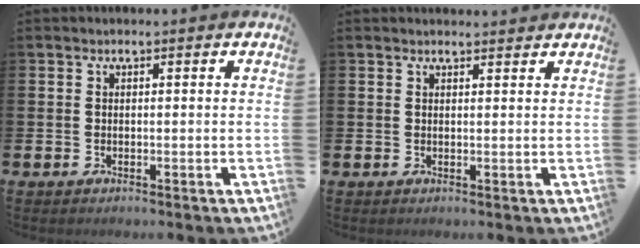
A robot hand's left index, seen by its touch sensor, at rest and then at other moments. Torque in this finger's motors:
{"motor_torque": [0.78, -1.36, -0.05, -0.02]}